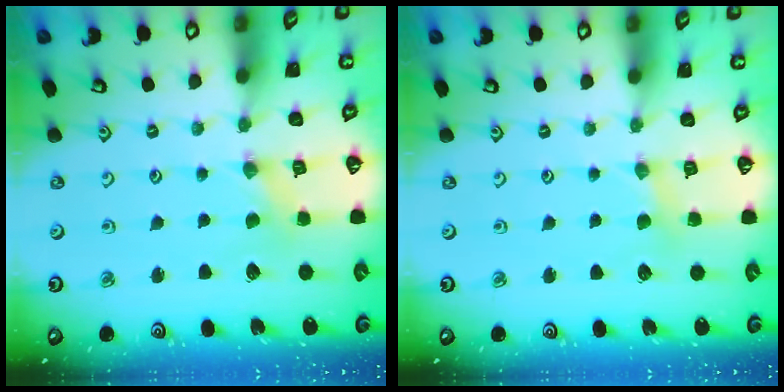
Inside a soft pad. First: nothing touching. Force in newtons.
{"total": 2.6, "press": 2.6, "slide": 0.4}